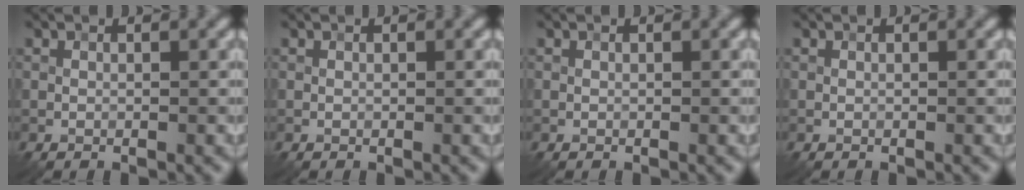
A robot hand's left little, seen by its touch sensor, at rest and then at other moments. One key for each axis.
{"total": 0.0}
{"total": 0.0}
{"total": 0.0}